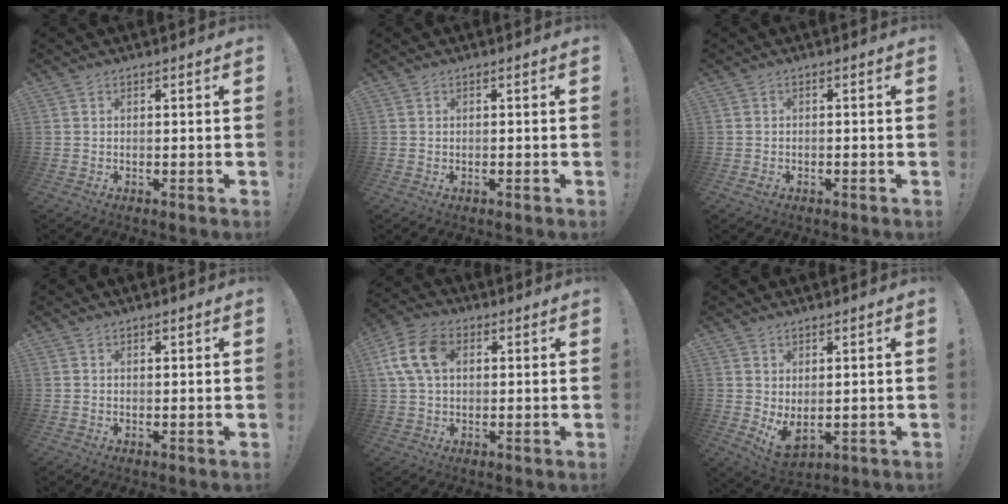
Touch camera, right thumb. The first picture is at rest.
{"total": 0.0}
{"total": 1.2, "force": [-0.9, 0.6, 0.6], "torque": [-0.014, 0.007, -0.015]}
{"total": 0.7, "force": [0.7, 0.2, 0.2], "torque": [-0.004, 0.000, 0.013]}
{"total": 11.9, "force": [2.9, 7.8, 8.4], "torque": [-0.165, 0.010, 0.059]}
{"total": 5.0, "force": [1.9, 2.3, 4.0], "torque": [-0.061, -0.021, 0.041]}